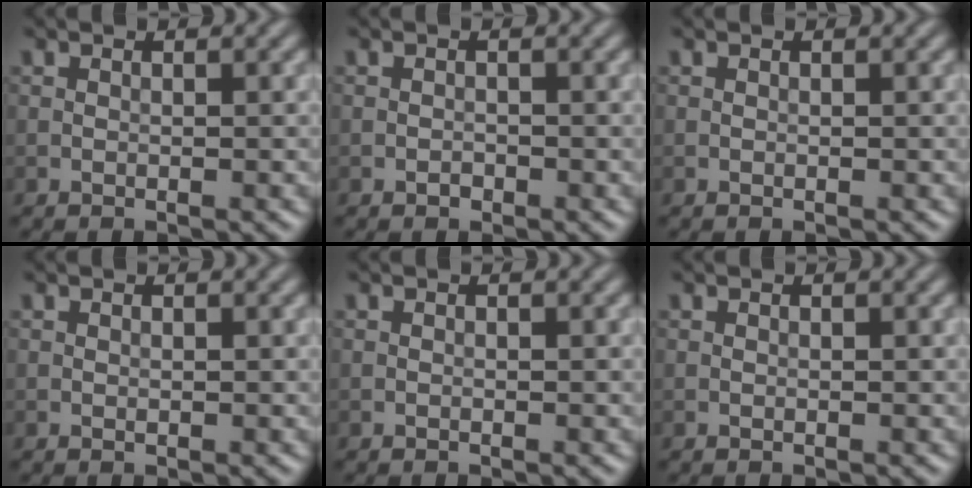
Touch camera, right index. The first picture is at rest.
{"total": 0.6, "force": [-0.4, 0.4, 0.2], "torque": [-0.001, -0.001, -0.008]}
{"total": 0.0}
{"total": 0.0}
{"total": 0.0}
{"total": 0.0}